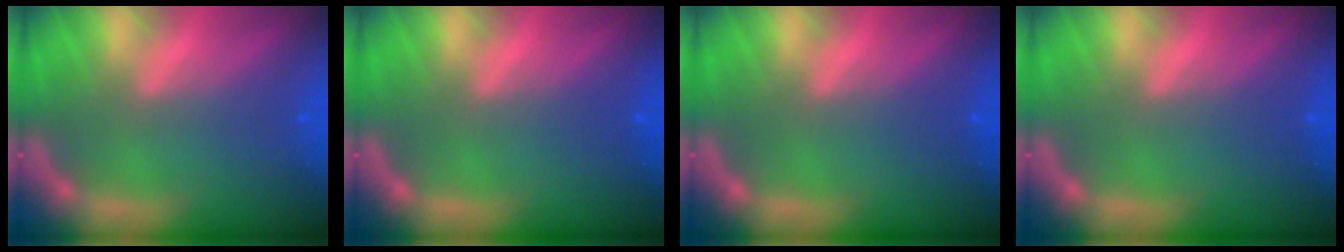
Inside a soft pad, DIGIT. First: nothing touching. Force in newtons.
{"total": 0.0}
{"total": 0.0}
{"total": 0.0}